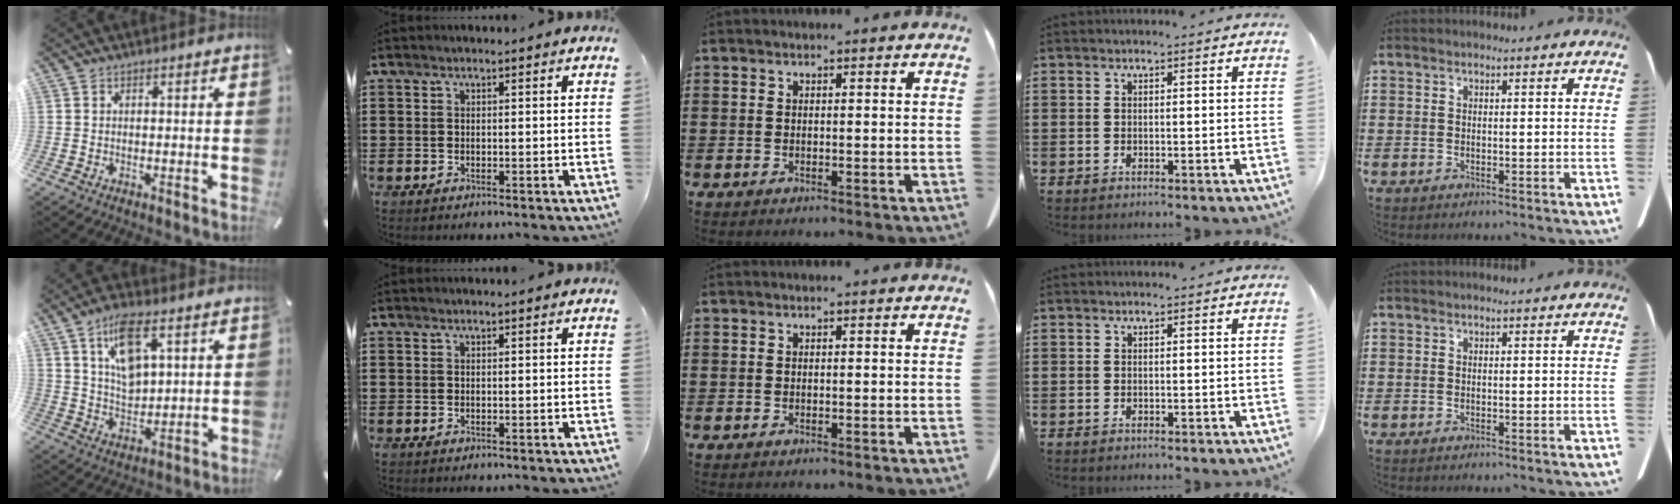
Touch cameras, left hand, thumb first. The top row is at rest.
{"thumb": {"total": 10.6, "force": [5.5, 5.4, 7.2], "torque": [-0.130, -0.009, 0.100]}}